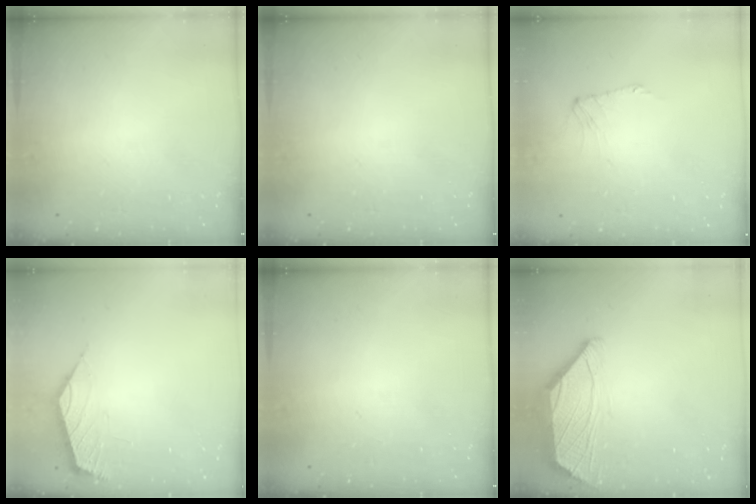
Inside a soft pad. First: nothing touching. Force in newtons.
{"total": 0.0}
{"total": 2.5, "press": 2.4, "slide": 0.6}
{"total": 2.1, "press": 2.1, "slide": 0.5}
{"total": 0.0}
{"total": 2.0, "press": 1.8, "slide": 0.8}